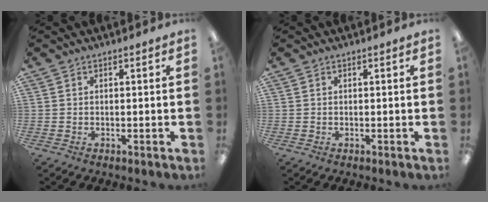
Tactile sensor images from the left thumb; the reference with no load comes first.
{"total": 0.0}